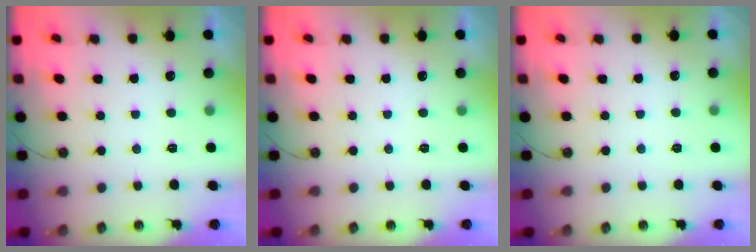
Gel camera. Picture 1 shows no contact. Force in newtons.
{"total": 0.0}
{"total": 2.0, "press": 1.9, "slide": 0.5}